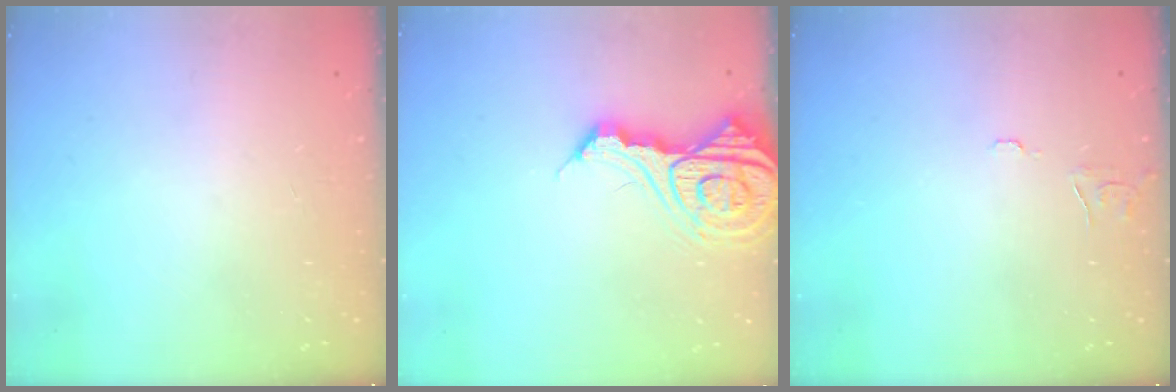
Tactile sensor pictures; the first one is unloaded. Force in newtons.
{"total": 13.7, "press": 13.6, "slide": 1.4}
{"total": 5.8, "press": 5.8, "slide": 0.5}